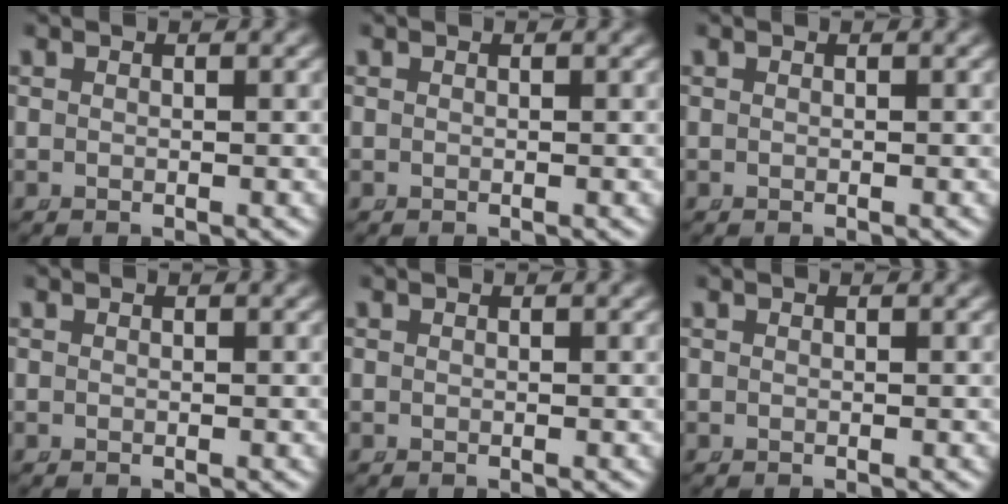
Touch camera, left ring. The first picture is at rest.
{"total": 0.0}
{"total": 0.0}
{"total": 0.0}
{"total": 0.0}
{"total": 0.0}